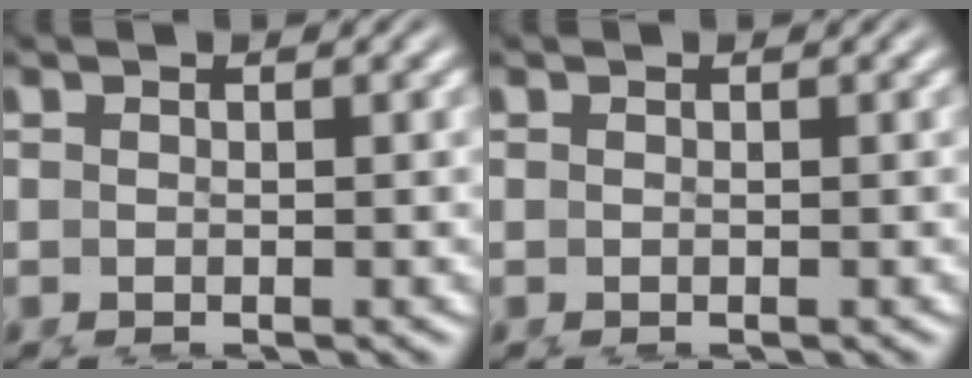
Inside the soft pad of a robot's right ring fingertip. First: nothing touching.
{"total": 0.0}